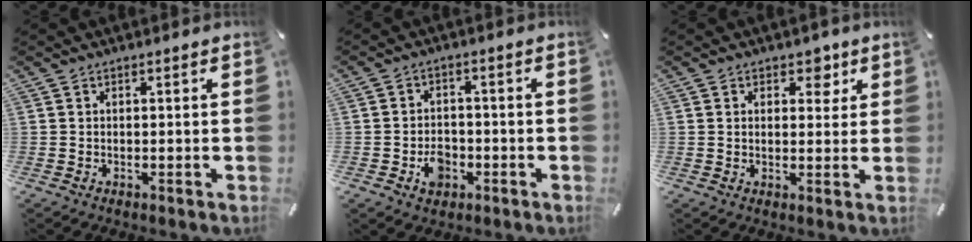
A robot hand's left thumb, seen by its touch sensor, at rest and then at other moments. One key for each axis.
{"total": 5.5, "fx": -2.1, "fy": 4.3, "fz": 2.7, "tx": -0.040, "ty": 0.007, "tz": -0.037}
{"total": 4.7, "fx": 2.4, "fy": 3.3, "fz": 2.3, "tx": -0.007, "ty": -0.010, "tz": 0.032}